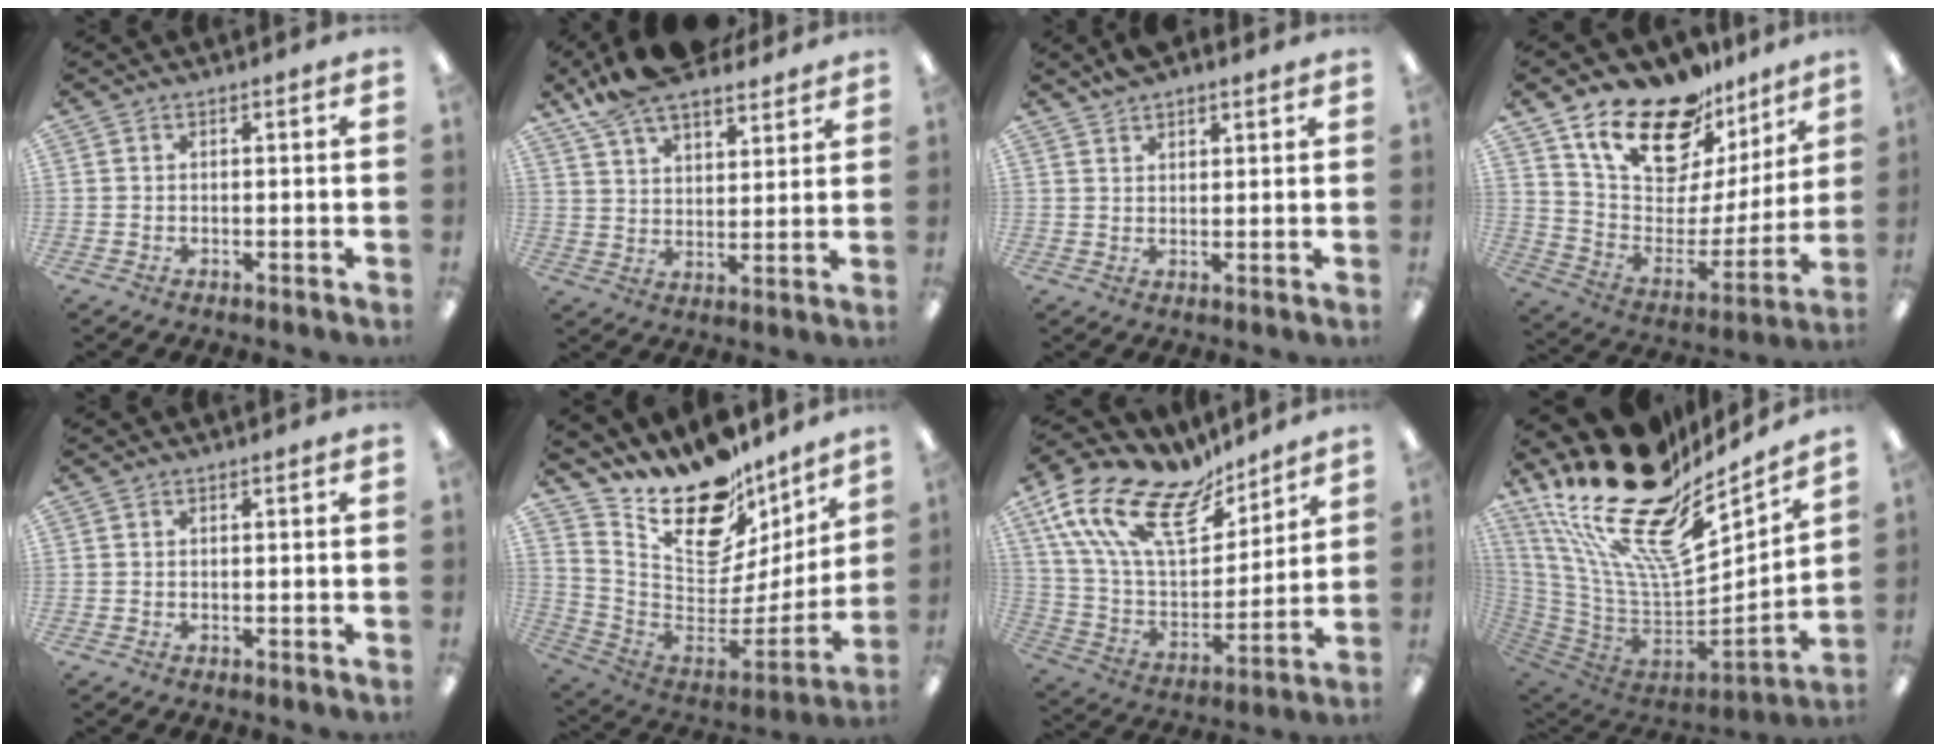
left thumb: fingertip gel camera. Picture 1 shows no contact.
{"total": 11.6, "force": [9.8, 4.1, 4.7], "torque": [-0.097, -0.051, 0.184]}
{"total": 3.3, "force": [2.9, 1.2, 0.7], "torque": [-0.019, -0.008, 0.058]}
{"total": 21.4, "force": [16.9, 9.1, 9.5], "torque": [-0.176, -0.114, 0.302]}
{"total": 0.0}
{"total": 19.8, "force": [15.0, 9.8, 8.6], "torque": [-0.139, -0.119, 0.268]}
{"total": 21.4, "force": [12.9, 10.4, 13.4], "torque": [-0.287, -0.081, 0.227]}
{"total": 28.5, "force": [17.0, 12.9, 19.0], "torque": [-0.334, -0.138, 0.302]}